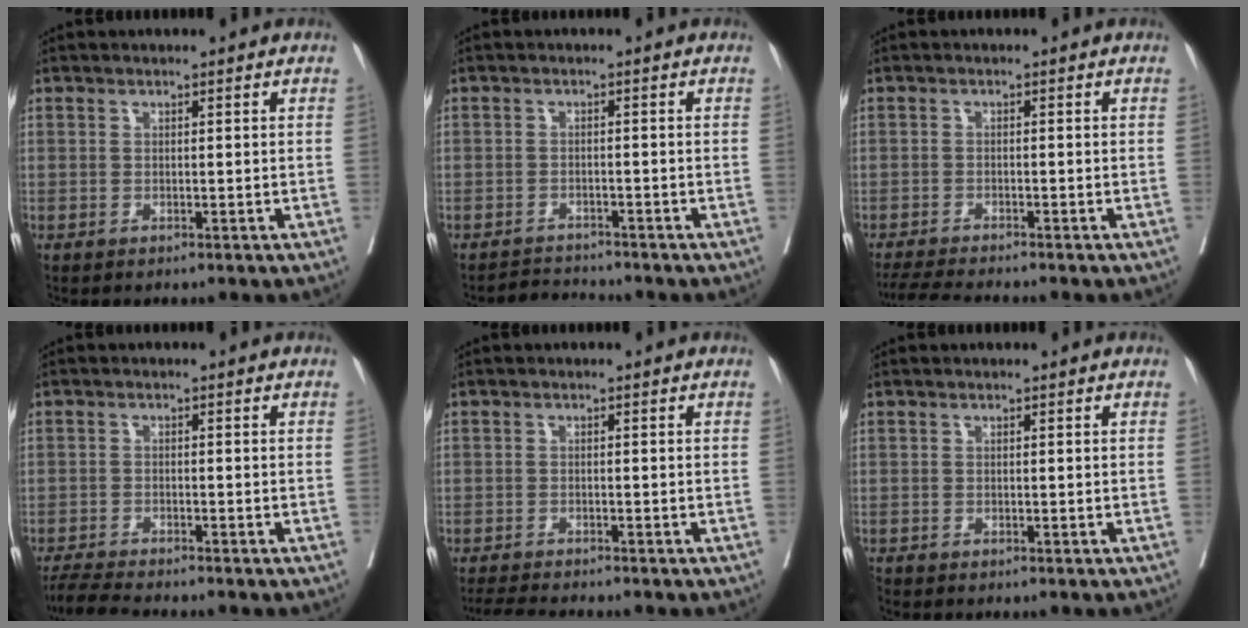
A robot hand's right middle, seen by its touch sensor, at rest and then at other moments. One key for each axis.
{"total": 2.7, "fx": -2.6, "fy": -0.1, "fz": -0.8, "tx": 0.016, "ty": -0.012, "tz": -0.042}
{"total": 5.2, "fx": -4.8, "fy": -0.5, "fz": 1.8, "tx": -0.028, "ty": -0.019, "tz": -0.084}
{"total": 4.6, "fx": -4.4, "fy": -0.5, "fz": 1.5, "tx": -0.024, "ty": -0.021, "tz": -0.078}
{"total": 4.6, "fx": -4.3, "fy": -0.1, "fz": 1.5, "tx": -0.023, "ty": -0.017, "tz": -0.073}
{"total": 0.6, "fx": -0.6, "fy": -0.1, "fz": 0.0, "tx": -0.004, "ty": -0.002, "tz": -0.016}